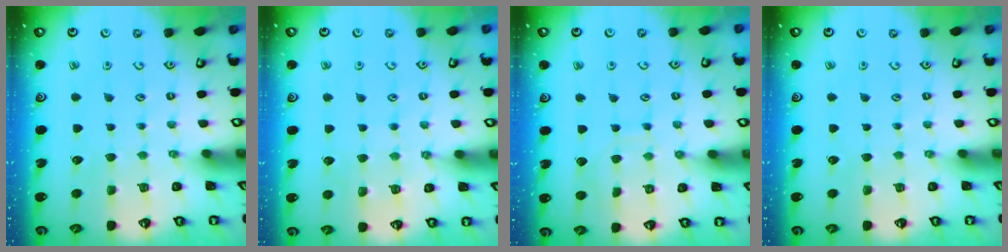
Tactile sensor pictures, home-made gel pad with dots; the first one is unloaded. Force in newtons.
{"total": 5.7, "press": 5.7, "slide": 0.7}
{"total": 6.0, "press": 6.0, "slide": 0.5}
{"total": 0.0}